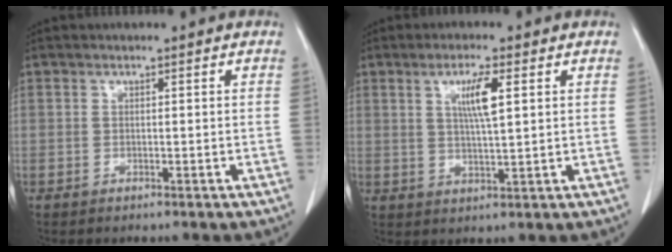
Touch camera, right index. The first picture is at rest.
{"total": 5.3, "force": [1.8, 0.3, 5.0], "torque": [-0.091, -0.002, 0.033]}